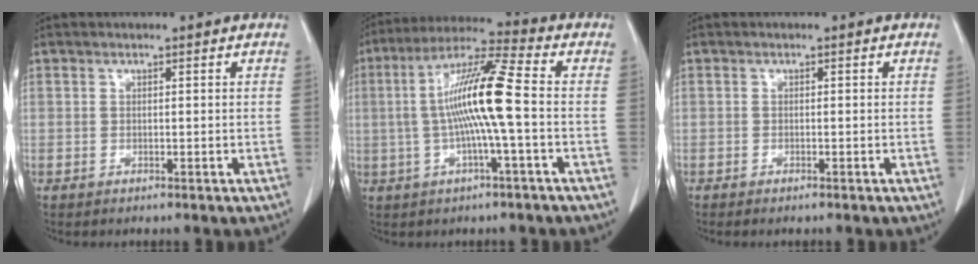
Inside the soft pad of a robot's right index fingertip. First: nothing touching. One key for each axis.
{"total": 12.0, "fx": -0.6, "fy": -0.1, "fz": 11.9, "tx": -0.228, "ty": 0.017, "tz": -0.017}
{"total": 1.1, "fx": -0.9, "fy": 0.0, "fz": 0.6, "tx": -0.013, "ty": -0.003, "tz": -0.011}